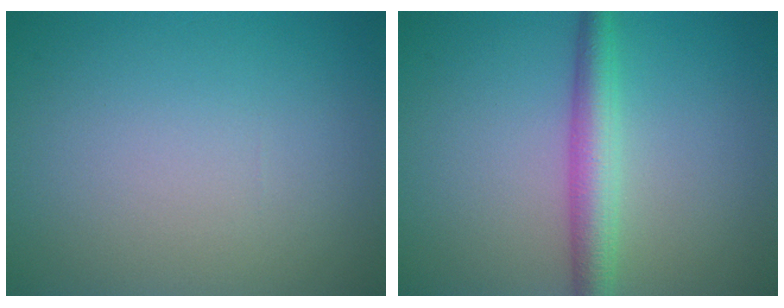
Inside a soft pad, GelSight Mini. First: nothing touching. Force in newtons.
{"total": 3.7, "press": 3.7, "slide": 0.0}